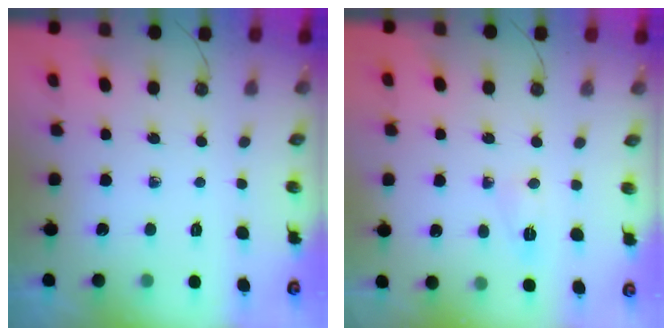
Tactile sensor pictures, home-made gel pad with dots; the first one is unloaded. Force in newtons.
{"total": 3.4, "press": 3.4, "slide": 0.6}